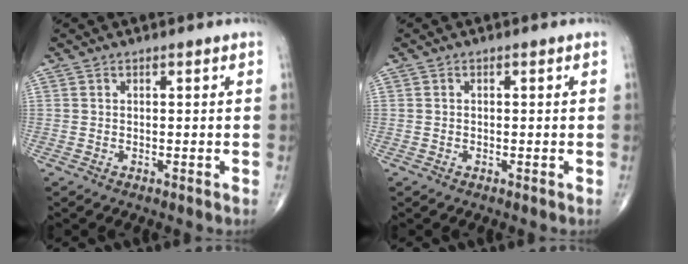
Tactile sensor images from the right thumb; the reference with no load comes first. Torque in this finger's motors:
{"motor_torque": [-0.14, 0.29, -0.15, -0.12, 0.05]}